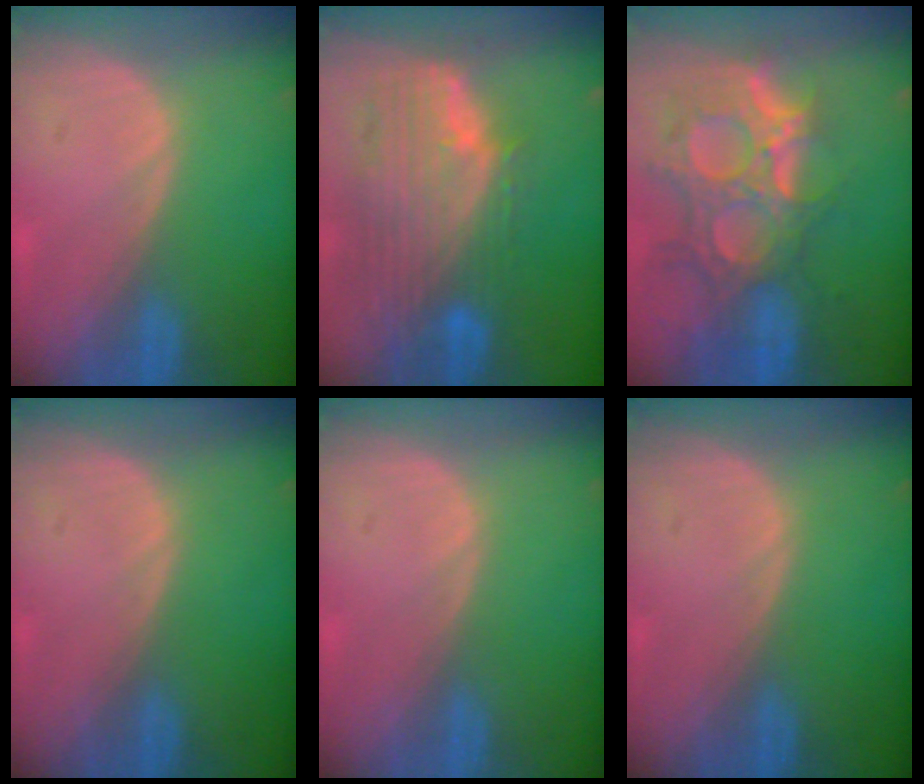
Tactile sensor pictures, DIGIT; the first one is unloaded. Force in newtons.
{"total": 11.6, "press": 9.9, "slide": 6.1}
{"total": 13.1, "press": 11.2, "slide": 6.8}
{"total": 0.0}
{"total": 0.0}
{"total": 0.0}